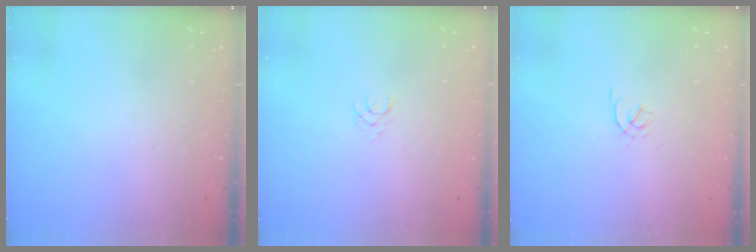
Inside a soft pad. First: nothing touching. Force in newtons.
{"total": 1.5, "press": 1.5, "slide": 0.2}
{"total": 1.7, "press": 1.6, "slide": 0.5}